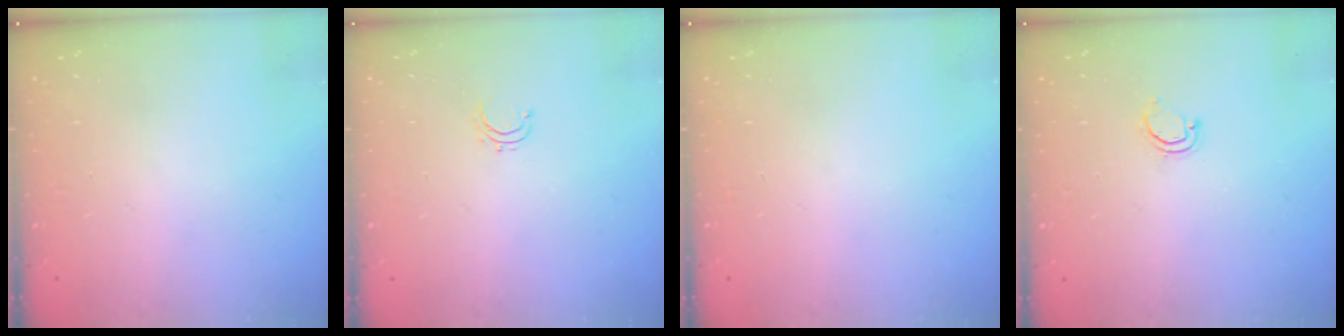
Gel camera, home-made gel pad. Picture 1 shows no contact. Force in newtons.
{"total": 3.7, "press": 3.7, "slide": 0.3}
{"total": 0.0}
{"total": 3.1, "press": 3.1, "slide": 0.2}